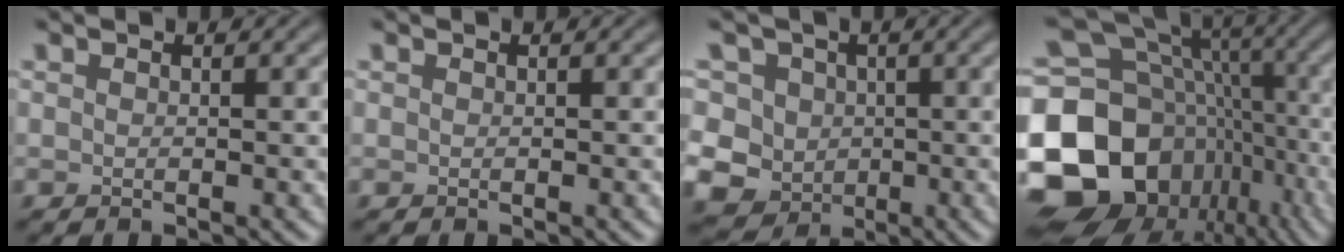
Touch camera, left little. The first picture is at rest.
{"total": 0.0}
{"total": 12.8, "force": [1.5, 11.6, 5.3], "torque": [-0.114, 0.027, -0.004]}
{"total": 19.4, "force": [-5.0, 15.8, 10.2], "torque": [-0.210, -0.002, -0.067]}